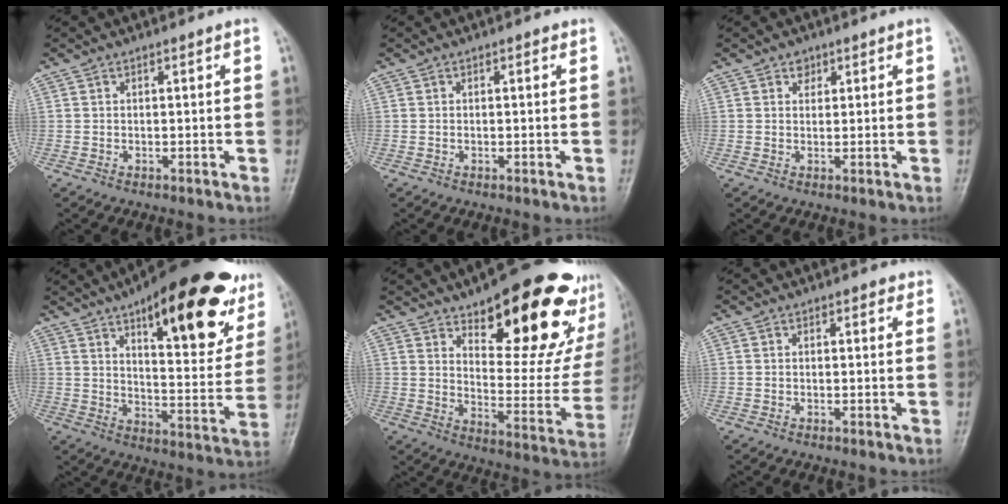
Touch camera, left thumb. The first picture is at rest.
{"total": 0.0}
{"total": 1.7, "force": [1.0, 1.3, 0.4], "torque": [0.008, -0.004, 0.011]}
{"total": 27.3, "force": [14.9, 9.9, 20.6], "torque": [-0.243, -0.038, 0.214]}
{"total": 26.2, "force": [15.2, 10.3, 18.7], "torque": [-0.198, -0.069, 0.217]}
{"total": 0.7, "force": [0.4, 0.6, 0.1], "torque": [0.015, -0.001, 0.000]}